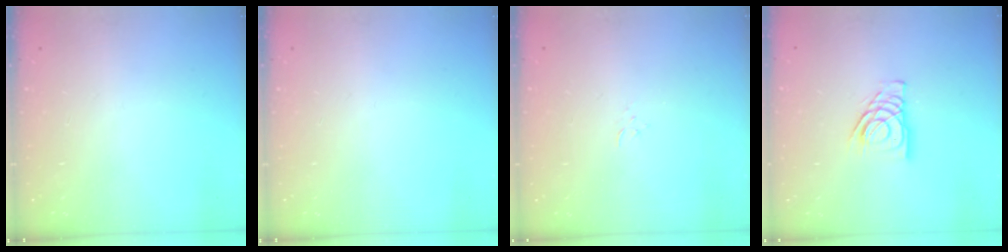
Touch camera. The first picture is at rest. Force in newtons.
{"total": 0.0}
{"total": 2.4, "press": 2.4, "slide": 0.3}
{"total": 11.3, "press": 11.1, "slide": 1.6}